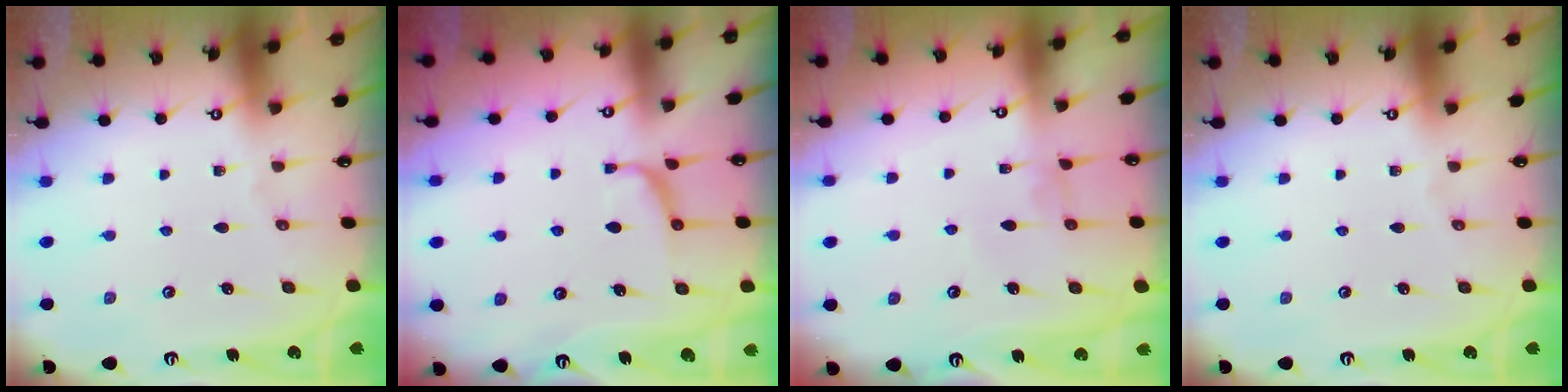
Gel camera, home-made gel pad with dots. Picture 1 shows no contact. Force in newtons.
{"total": 1.7, "press": 1.5, "slide": 0.9}
{"total": 0.0}
{"total": 0.0}